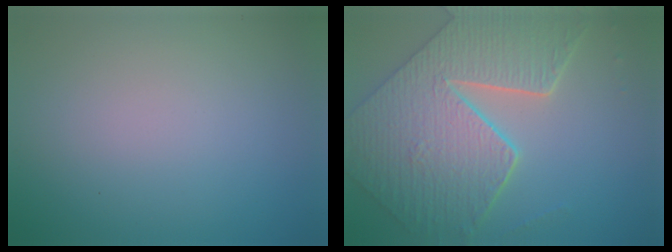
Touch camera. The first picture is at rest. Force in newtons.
{"total": 9.3, "press": 6.7, "slide": 6.4}